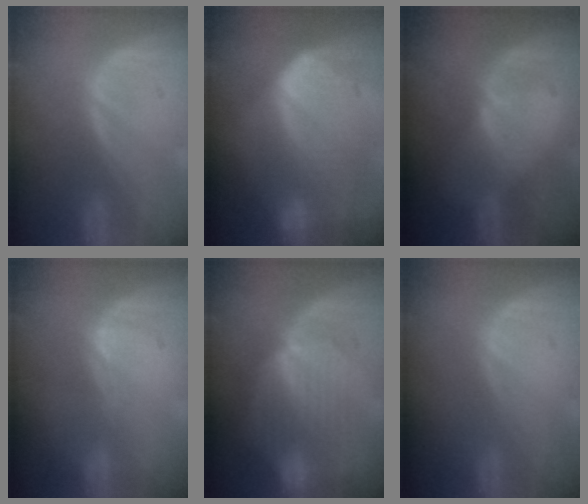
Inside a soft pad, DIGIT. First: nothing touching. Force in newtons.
{"total": 10.3, "press": 8.8, "slide": 5.2}
{"total": 2.7, "press": 2.7, "slide": 0.3}
{"total": 1.0, "press": 0.7, "slide": 0.7}
{"total": 8.2, "press": 8.1, "slide": 1.3}
{"total": 0.0}